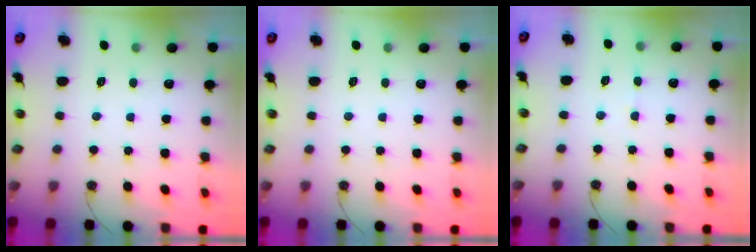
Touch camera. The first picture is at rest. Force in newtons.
{"total": 0.0}
{"total": 4.2, "press": 4.1, "slide": 0.4}